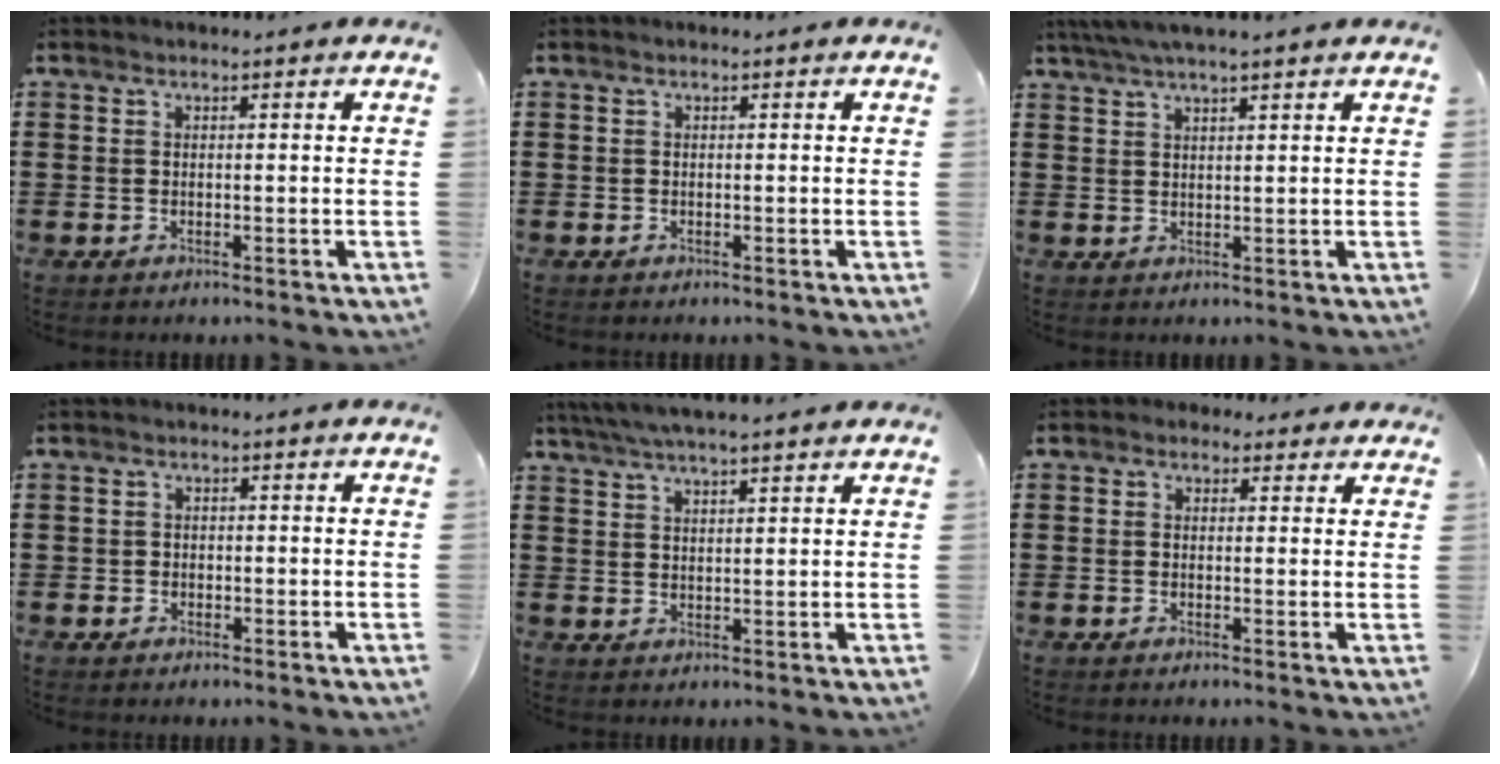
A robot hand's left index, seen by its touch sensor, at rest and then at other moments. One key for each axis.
{"total": 0.0}
{"total": 3.5, "fx": 2.9, "fy": 0.0, "fz": 1.9, "tx": -0.044, "ty": -0.001, "tz": 0.052}
{"total": 0.9, "fx": -0.2, "fy": 0.9, "fz": 0.1, "tx": -0.006, "ty": 0.004, "tz": -0.007}
{"total": 4.2, "fx": 3.8, "fy": -0.2, "fz": 1.8, "tx": -0.045, "ty": -0.009, "tz": 0.068}
{"total": 1.7, "fx": 1.0, "fy": 1.3, "fz": 0.4, "tx": -0.005, "ty": 0.006, "tz": 0.017}